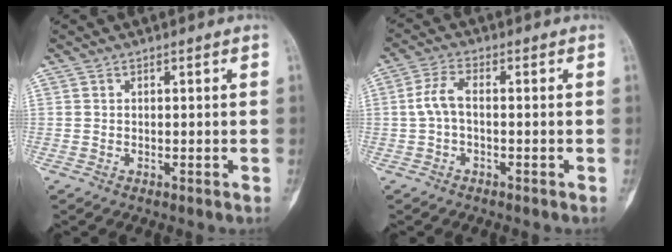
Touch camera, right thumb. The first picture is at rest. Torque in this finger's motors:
{"motor_torque": [0.31, 0.25, 0.20, -0.20, 0.03]}